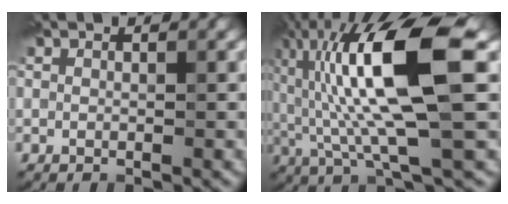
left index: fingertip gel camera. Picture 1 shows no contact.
{"total": 11.9, "force": [1.8, 2.8, 11.5], "torque": [-0.216, 0.009, 0.035]}